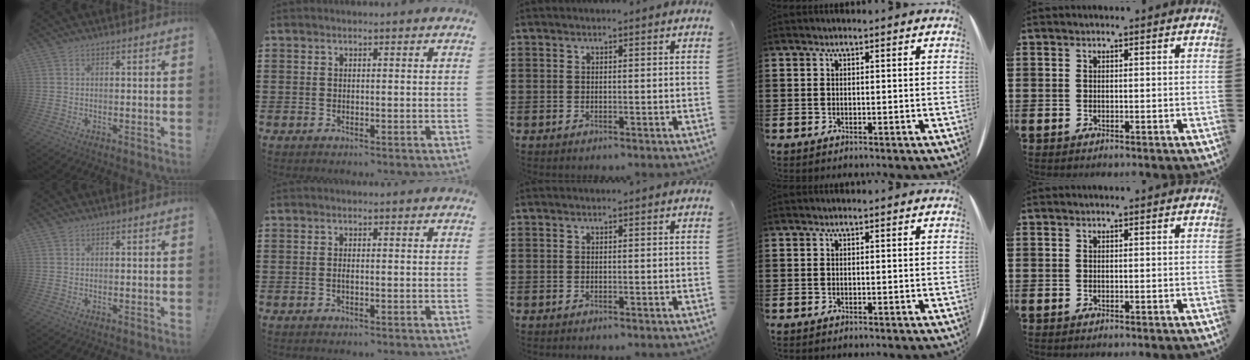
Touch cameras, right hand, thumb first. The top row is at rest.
{"thumb": {"total": 0.6, "force": [0.4, 0.4, 0.0], "torque": [-0.002, 0.001, 0.008]}, "index": {"total": 0.7, "force": [-0.3, 0.1, 0.7], "torque": [-0.013, -0.004, -0.005]}}